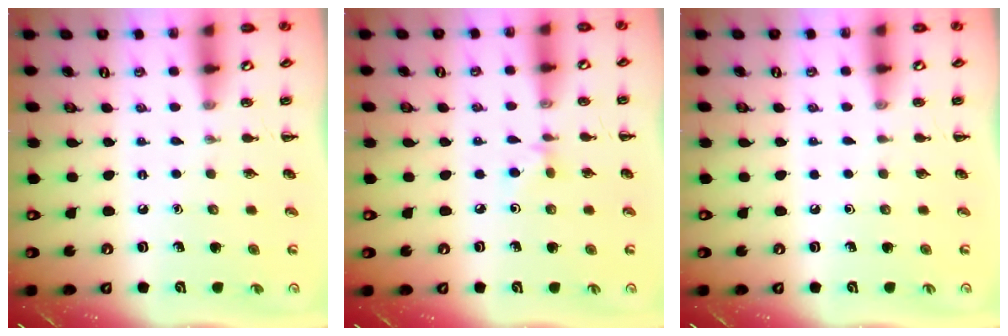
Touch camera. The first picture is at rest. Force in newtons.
{"total": 2.9, "press": 2.6, "slide": 1.2}
{"total": 0.0}